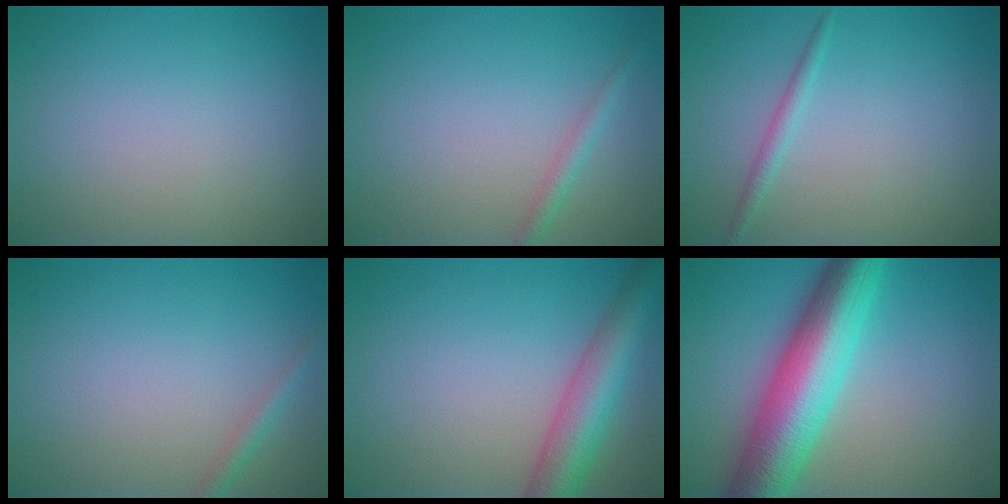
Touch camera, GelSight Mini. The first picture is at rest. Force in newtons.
{"total": 1.4, "press": 1.4, "slide": 0.0}
{"total": 1.2, "press": 1.2, "slide": 0.1}
{"total": 1.3, "press": 1.3, "slide": 0.1}
{"total": 6.0, "press": 6.0, "slide": 0.2}
{"total": 10.5, "press": 10.5, "slide": 0.1}